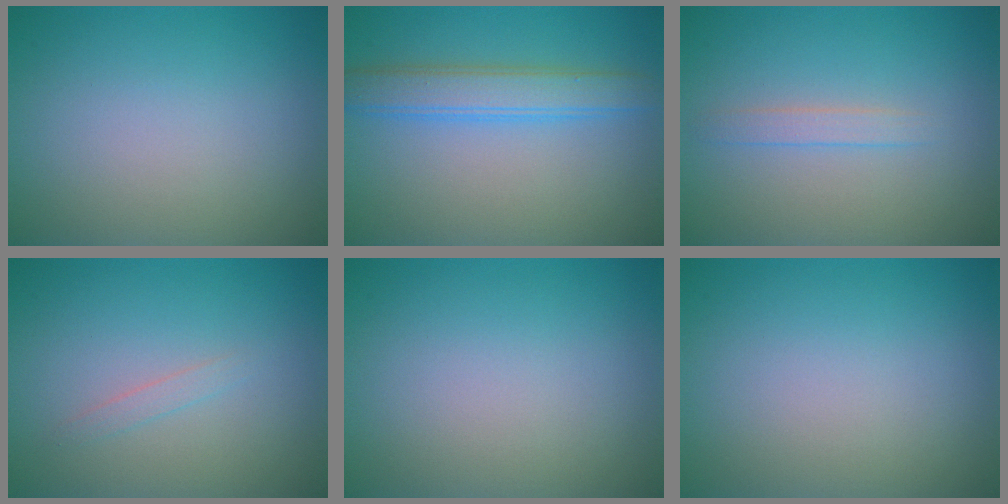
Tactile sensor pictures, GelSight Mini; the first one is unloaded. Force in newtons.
{"total": 3.8, "press": 3.8, "slide": 0.1}
{"total": 1.3, "press": 1.3, "slide": 0.1}
{"total": 0.8, "press": 0.8, "slide": 0.1}
{"total": 0.0}
{"total": 0.0}